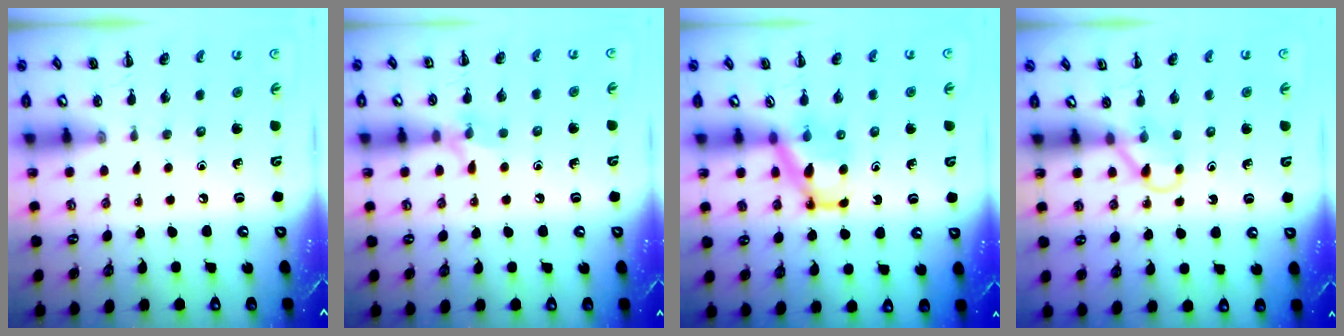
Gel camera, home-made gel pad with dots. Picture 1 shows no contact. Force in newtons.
{"total": 7.1, "press": 7.0, "slide": 1.4}
{"total": 5.7, "press": 5.6, "slide": 0.7}
{"total": 3.2, "press": 3.0, "slide": 0.9}